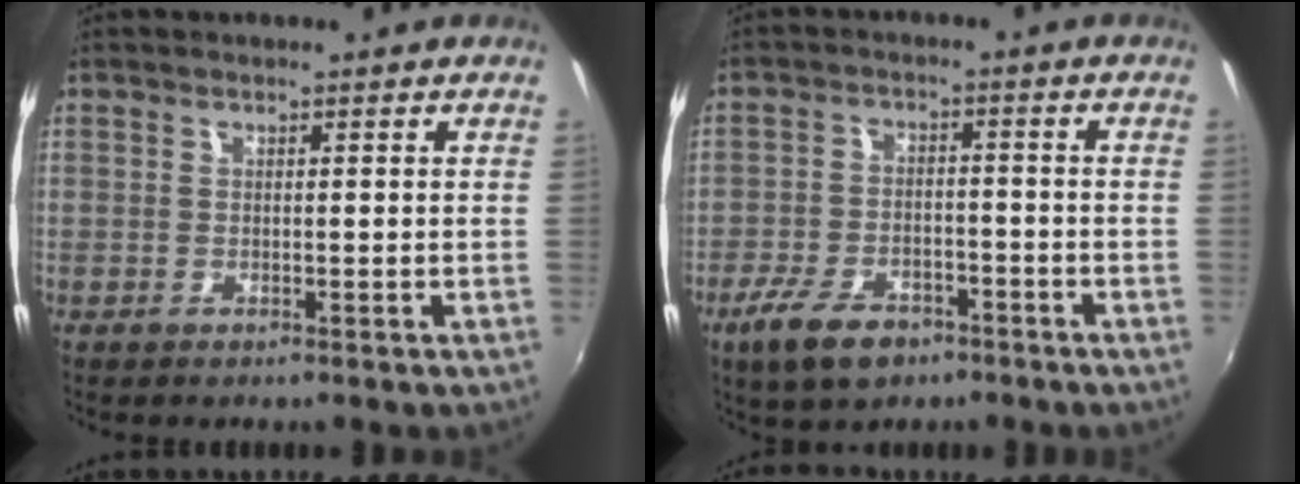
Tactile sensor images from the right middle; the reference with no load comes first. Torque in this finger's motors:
{"motor_torque": [0.83, -0.82, 0.12, 0.09]}